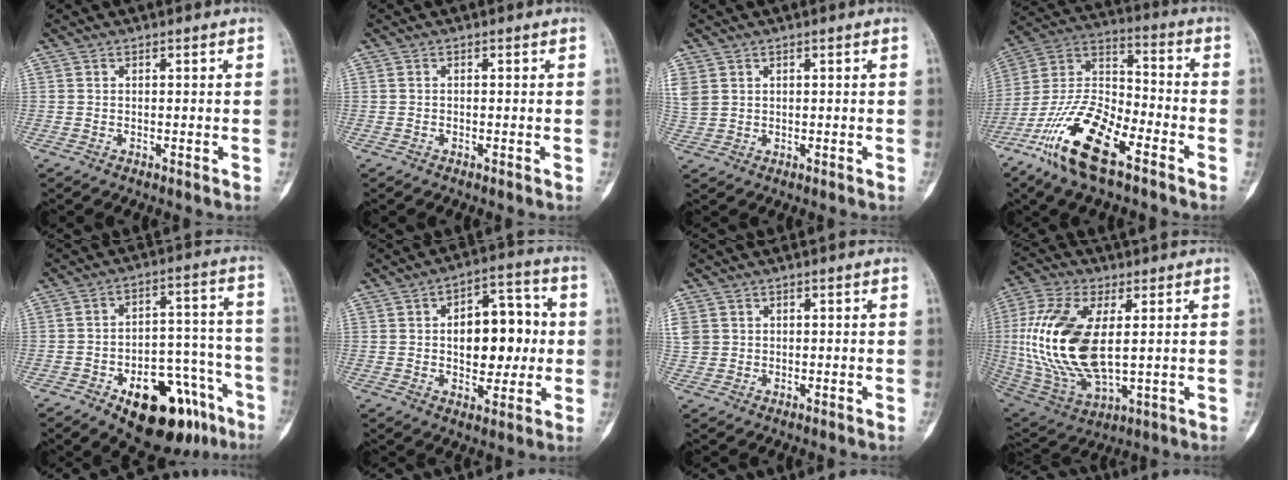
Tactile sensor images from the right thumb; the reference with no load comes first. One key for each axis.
{"total": 0.0}
{"total": 4.8, "fx": 1.7, "fy": 3.8, "fz": 2.4, "tx": -0.066, "ty": 0.007, "tz": 0.046}
{"total": 18.4, "fx": -10.4, "fy": 7.0, "fz": 13.5, "tx": -0.261, "ty": 0.056, "tz": -0.200}
{"total": 19.6, "fx": -10.7, "fy": 9.5, "fz": 13.3, "tx": -0.124, "ty": 0.085, "tz": -0.146}
{"total": 13.8, "fx": 0.8, "fy": 8.2, "fz": 11.1, "tx": -0.118, "ty": 0.021, "tz": 0.011}
{"total": 5.6, "fx": 1.2, "fy": 5.0, "fz": 2.4, "tx": -0.062, "ty": 0.010, "tz": 0.032}
{"total": 20.7, "fx": 1.8, "fy": 10.3, "fz": 17.8, "tx": -0.381, "ty": -0.014, "tz": 0.044}